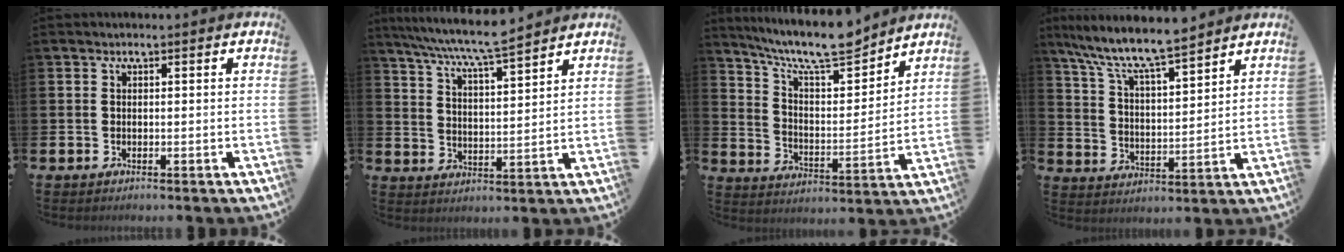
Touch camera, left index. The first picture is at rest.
{"total": 7.5, "force": [7.1, 0.1, 2.5], "torque": [-0.077, -0.038, 0.125]}
{"total": 10.3, "force": [9.3, 1.9, 3.8], "torque": [-0.099, -0.065, 0.163]}
{"total": 8.7, "force": [8.1, 0.8, 3.1], "torque": [-0.098, -0.052, 0.141]}